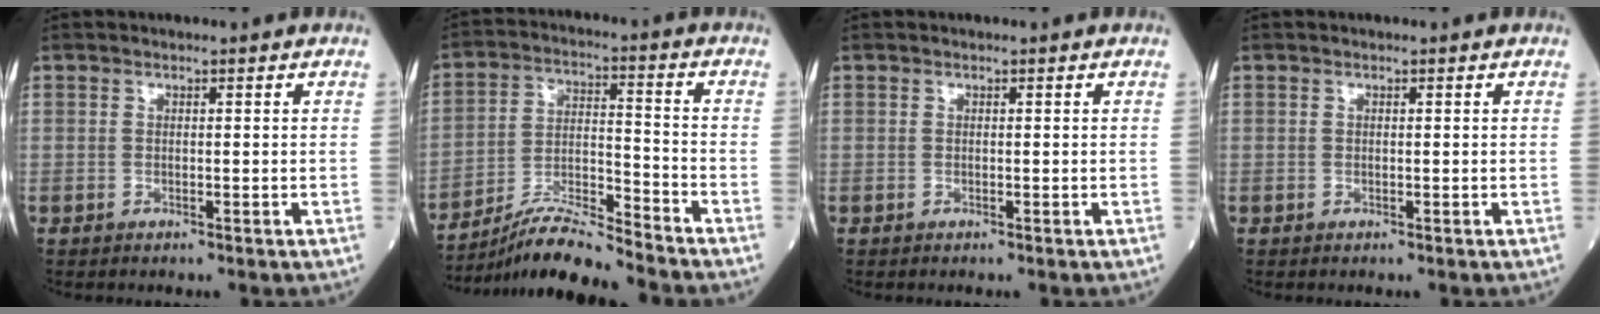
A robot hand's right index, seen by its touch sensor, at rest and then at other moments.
{"total": 10.7, "force": [-10.0, -0.8, 3.7], "torque": [-0.068, 0.002, -0.183]}
{"total": 0.0}
{"total": 0.0}